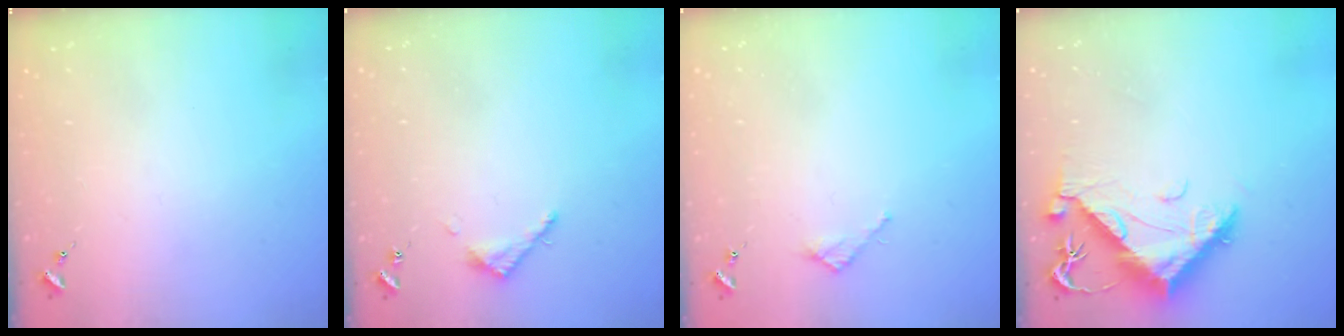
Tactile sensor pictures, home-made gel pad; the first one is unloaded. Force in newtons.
{"total": 3.5, "press": 3.5, "slide": 0.3}
{"total": 2.7, "press": 2.7, "slide": 0.2}
{"total": 12.3, "press": 12.2, "slide": 1.5}